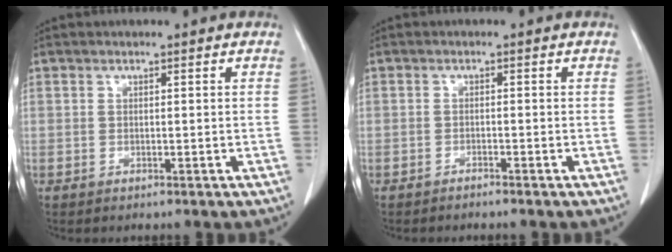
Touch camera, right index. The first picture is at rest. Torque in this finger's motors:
{"motor_torque": [-0.03, -0.06, 0.00, 0.01]}